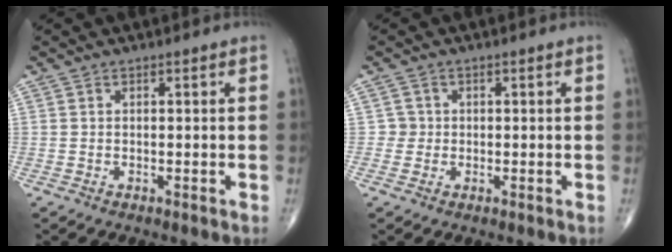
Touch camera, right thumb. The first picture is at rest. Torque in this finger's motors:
{"motor_torque": [-0.28, -0.04, 0.00, 0.00, 0.00]}